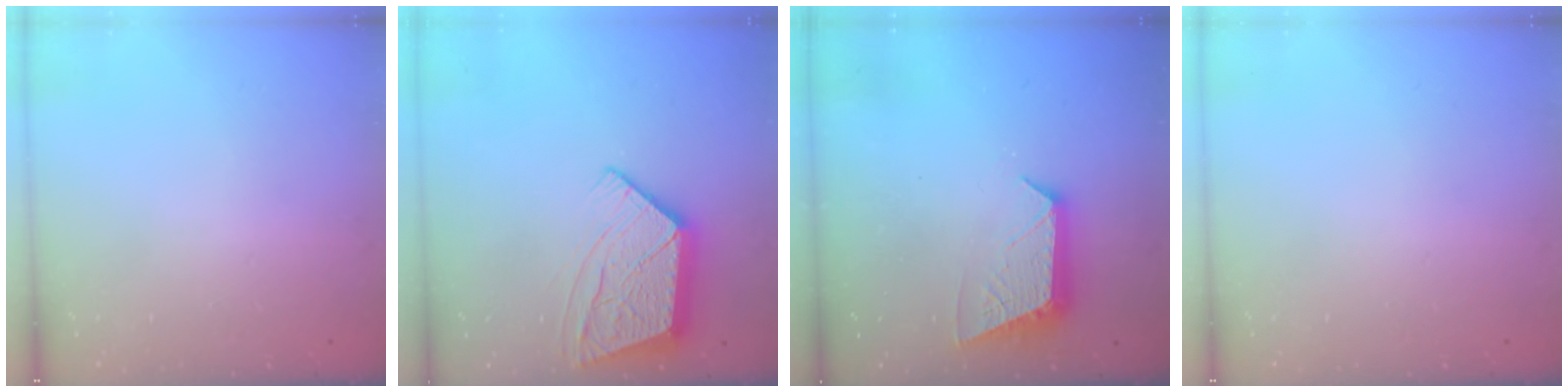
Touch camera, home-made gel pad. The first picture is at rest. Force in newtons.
{"total": 14.4, "press": 14.3, "slide": 1.3}
{"total": 9.5, "press": 9.5, "slide": 0.6}
{"total": 0.0}